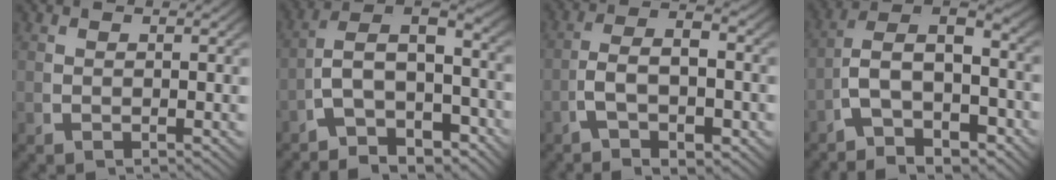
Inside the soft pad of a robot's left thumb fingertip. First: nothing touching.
{"total": 10.7, "force": [-2.9, 7.2, 7.3], "torque": [-0.139, -0.040, -0.044]}
{"total": 5.7, "force": [-1.0, 3.0, 4.7], "torque": [-0.086, -0.012, -0.016]}
{"total": 10.0, "force": [-2.1, 6.8, 7.0], "torque": [-0.132, -0.033, -0.032]}